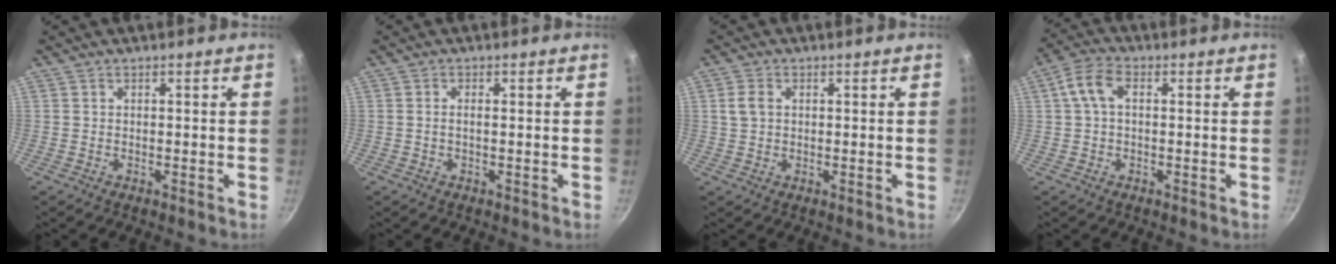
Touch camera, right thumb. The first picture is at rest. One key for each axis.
{"total": 1.1, "fx": -0.1, "fy": 0.4, "fz": 1.0, "tx": -0.025, "ty": 0.004, "tz": -0.004}
{"total": 3.2, "fx": 0.6, "fy": 2.4, "fz": 2.0, "tx": -0.036, "ty": 0.004, "tz": 0.011}
{"total": 5.8, "fx": 0.8, "fy": 3.7, "fz": 4.4, "tx": -0.091, "ty": 0.021, "tz": 0.010}